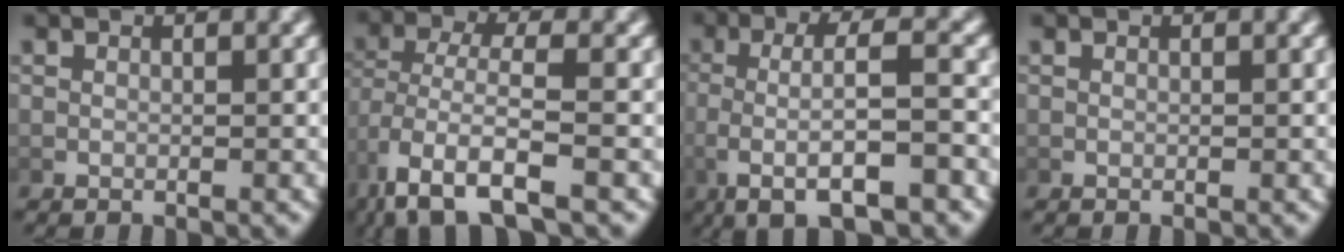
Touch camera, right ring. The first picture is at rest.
{"total": 5.5, "force": [-3.0, 2.4, 4.1], "torque": [-0.104, -0.037, -0.024]}
{"total": 5.9, "force": [-1.1, 2.0, 5.5], "torque": [-0.109, -0.002, -0.011]}
{"total": 0.0}